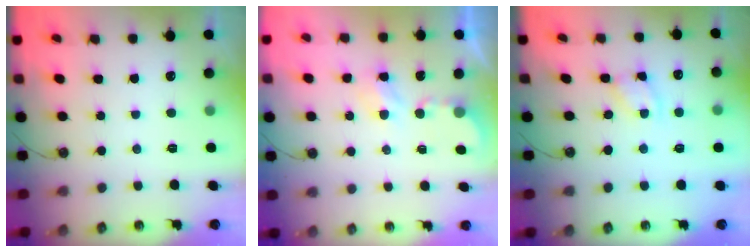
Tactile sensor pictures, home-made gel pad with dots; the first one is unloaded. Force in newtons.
{"total": 3.9, "press": 3.8, "slide": 0.6}
{"total": 2.9, "press": 2.9, "slide": 0.4}